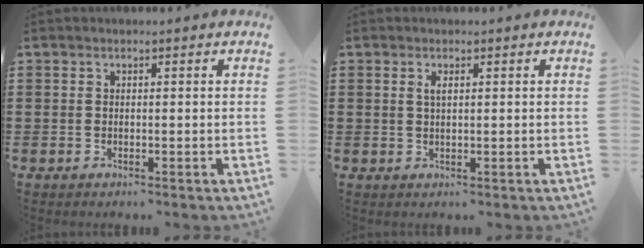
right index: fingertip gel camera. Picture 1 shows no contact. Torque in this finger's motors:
{"motor_torque": [0.56, 0.54, 0.14, 0.03]}